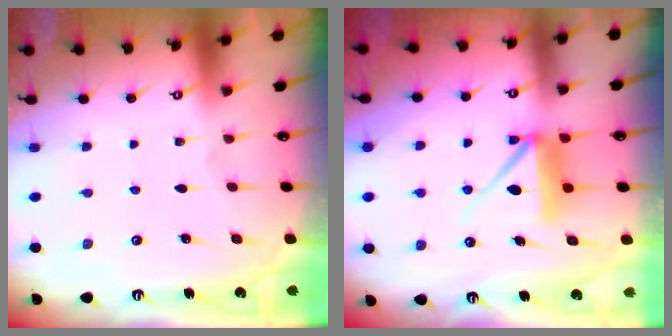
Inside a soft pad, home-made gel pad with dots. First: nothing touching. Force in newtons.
{"total": 8.8, "press": 8.8, "slide": 0.9}